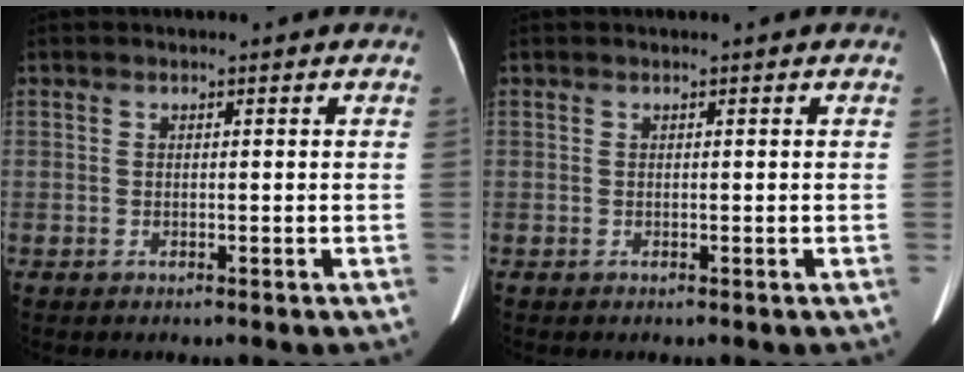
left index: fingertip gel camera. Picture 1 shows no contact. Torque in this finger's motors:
{"motor_torque": [0.08, 0.02, -0.02, 0.01]}